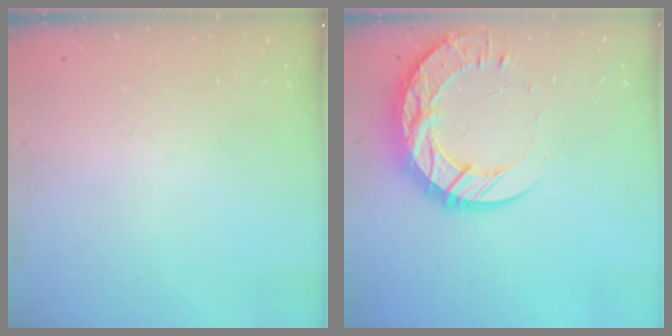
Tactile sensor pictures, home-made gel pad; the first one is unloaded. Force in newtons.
{"total": 18.6, "press": 18.5, "slide": 1.6}